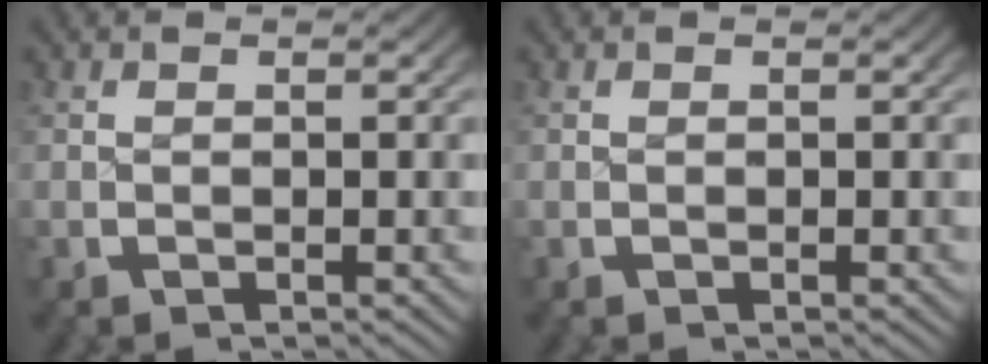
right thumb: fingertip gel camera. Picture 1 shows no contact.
{"total": 0.0}